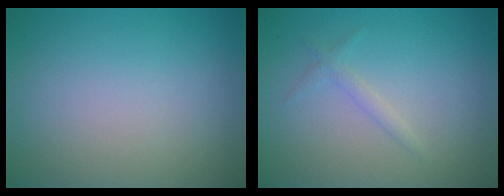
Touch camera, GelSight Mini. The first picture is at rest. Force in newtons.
{"total": 1.1, "press": 1.1, "slide": 0.1}